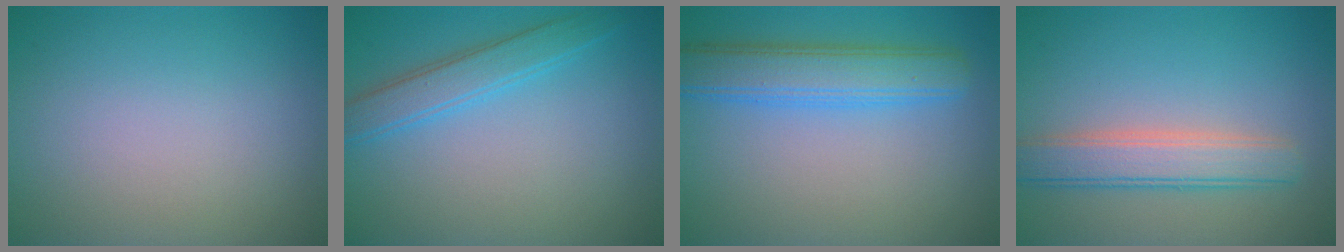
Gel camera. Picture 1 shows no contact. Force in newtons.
{"total": 3.1, "press": 3.1, "slide": 0.1}
{"total": 5.1, "press": 5.1, "slide": 0.2}
{"total": 4.2, "press": 4.2, "slide": 0.4}